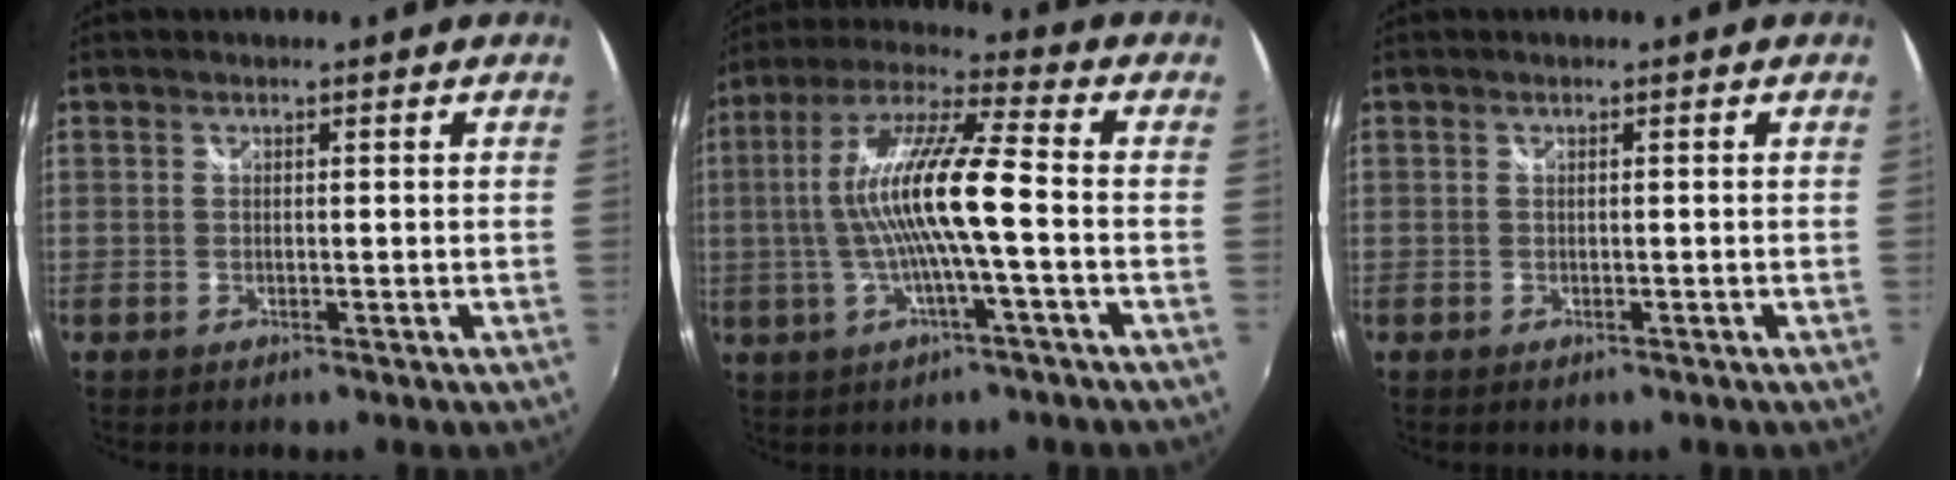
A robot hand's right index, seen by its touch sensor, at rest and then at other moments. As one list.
[{"total": 14.0, "force": [-1.6, 0.6, 13.9], "torque": [-0.263, 0.008, -0.030]}, {"total": 0.7, "force": [-0.5, 0.3, 0.3], "torque": [-0.008, -0.002, -0.007]}]